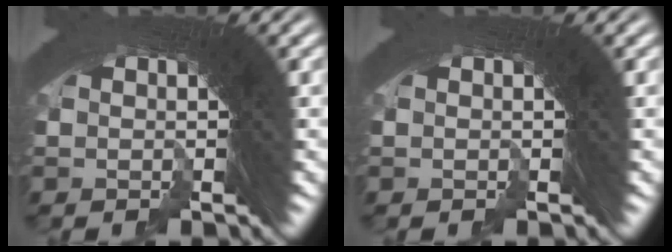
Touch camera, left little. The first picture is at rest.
{"total": 0.0}